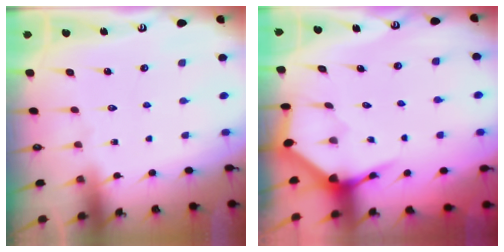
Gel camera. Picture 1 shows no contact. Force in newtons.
{"total": 4.0, "press": 3.9, "slide": 0.5}